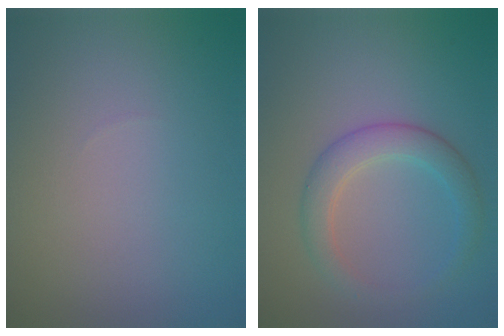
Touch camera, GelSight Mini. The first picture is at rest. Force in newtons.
{"total": 3.3, "press": 3.3, "slide": 0.1}